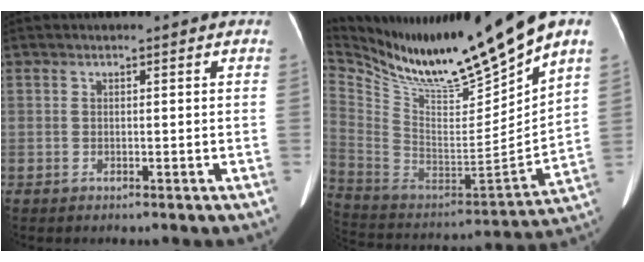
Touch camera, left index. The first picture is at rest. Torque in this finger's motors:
{"motor_torque": [-0.40, -1.74, -0.02, 0.01]}